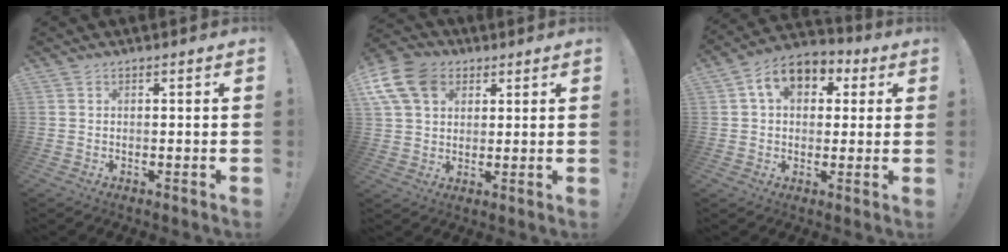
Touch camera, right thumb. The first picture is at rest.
{"total": 13.8, "force": [5.5, 10.0, 7.8], "torque": [-0.156, -0.020, 0.109]}
{"total": 11.2, "force": [4.0, 8.0, 6.7], "torque": [-0.105, 0.001, 0.077]}